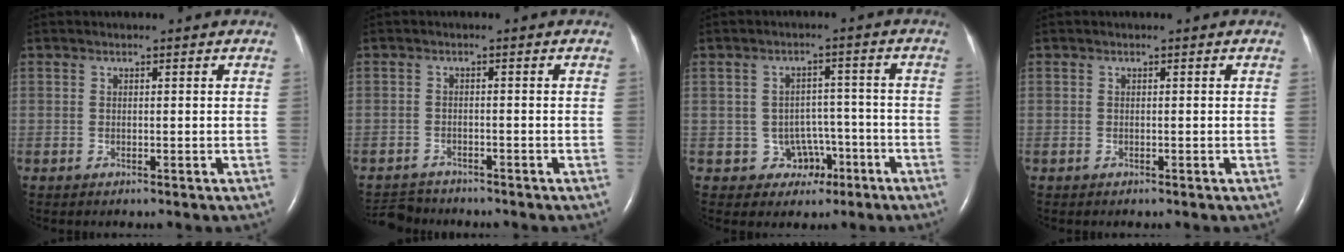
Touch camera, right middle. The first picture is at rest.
{"total": 4.0, "force": [-3.8, 1.0, -0.4], "torque": [0.001, -0.012, -0.067]}
{"total": 5.3, "force": [-2.3, 4.7, 0.7], "torque": [-0.001, 0.019, -0.023]}
{"total": 0.0}